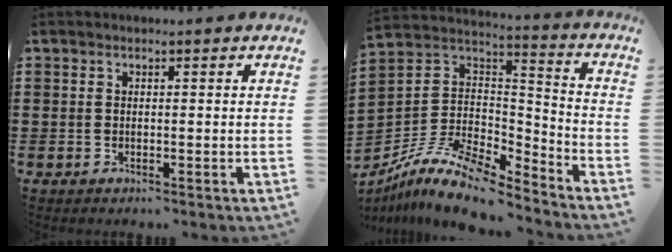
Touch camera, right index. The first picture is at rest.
{"total": 11.7, "force": [-9.4, 3.7, 5.9], "torque": [-0.128, 0.025, -0.186]}